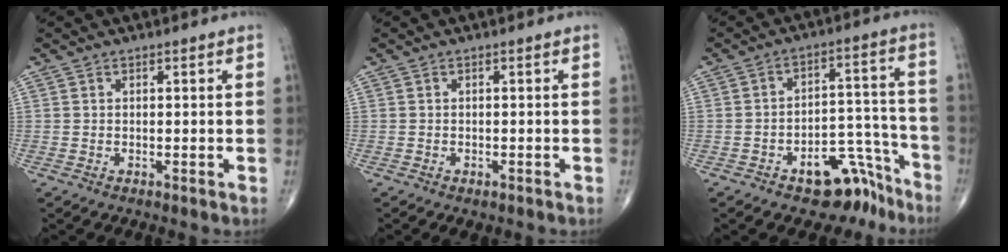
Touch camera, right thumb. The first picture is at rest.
{"total": 1.2, "force": [-0.6, 0.7, 0.7], "torque": [-0.010, 0.001, -0.005]}
{"total": 11.1, "force": [-7.4, 6.2, 5.5], "torque": [-0.024, 0.090, -0.103]}